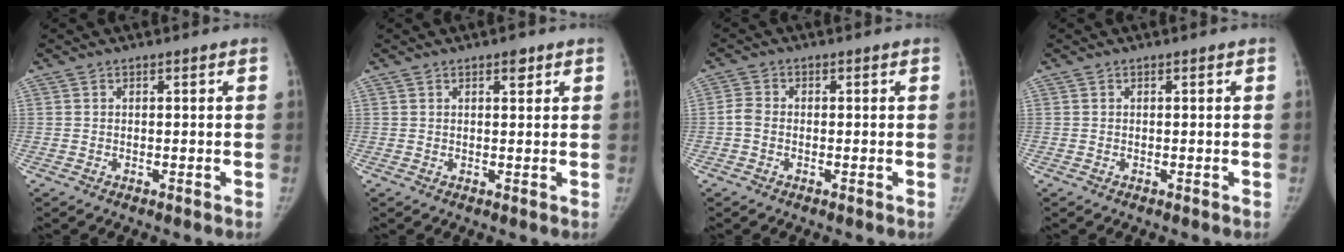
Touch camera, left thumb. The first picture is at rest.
{"total": 1.9, "force": [1.2, 0.9, 1.2], "torque": [-0.009, -0.005, 0.016]}
{"total": 2.6, "force": [-0.6, 1.9, 1.6], "torque": [-0.029, 0.005, -0.020]}
{"total": 0.0}